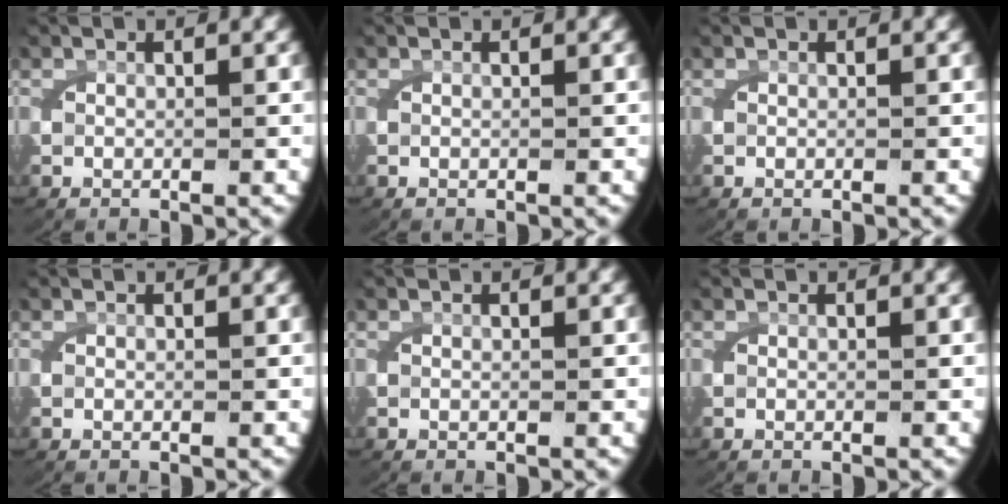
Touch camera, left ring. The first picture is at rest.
{"total": 0.0}
{"total": 0.0}
{"total": 0.0}
{"total": 0.0}
{"total": 0.0}